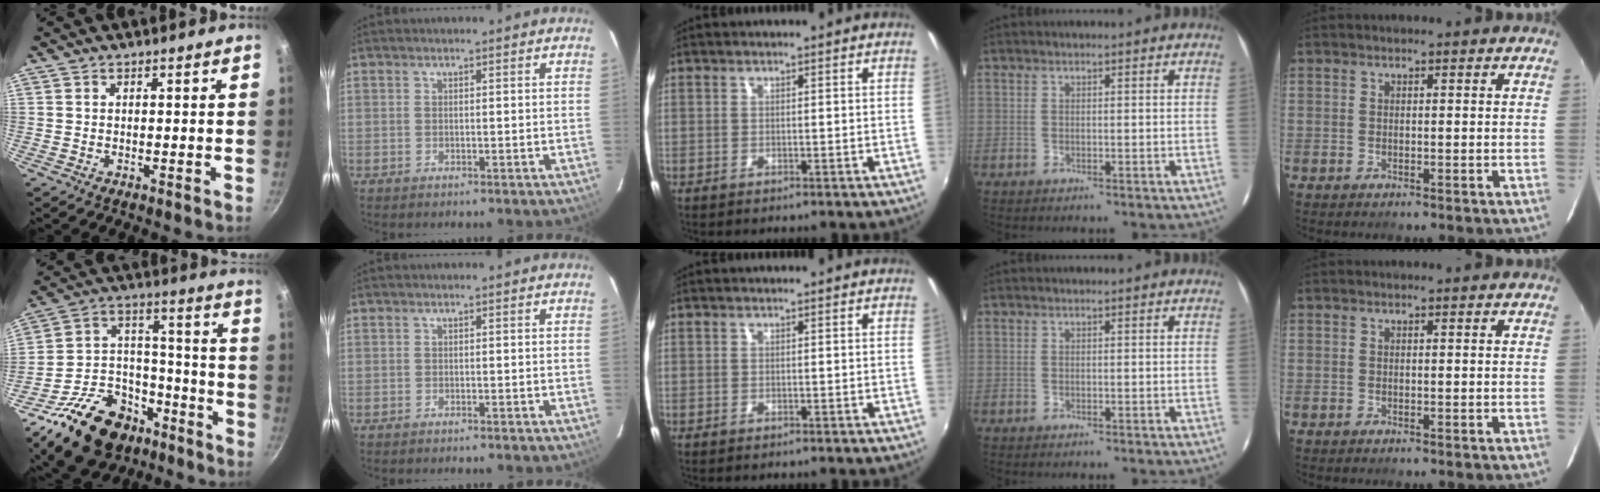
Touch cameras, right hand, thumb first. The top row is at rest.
{"thumb": {"total": 23.0, "force": [-14.2, 13.9, 11.6], "torque": [-0.158, 0.100, -0.228]}, "index": {"total": 0.8, "force": [-0.7, 0.2, 0.2], "torque": [-0.008, 0.003, -0.012]}}